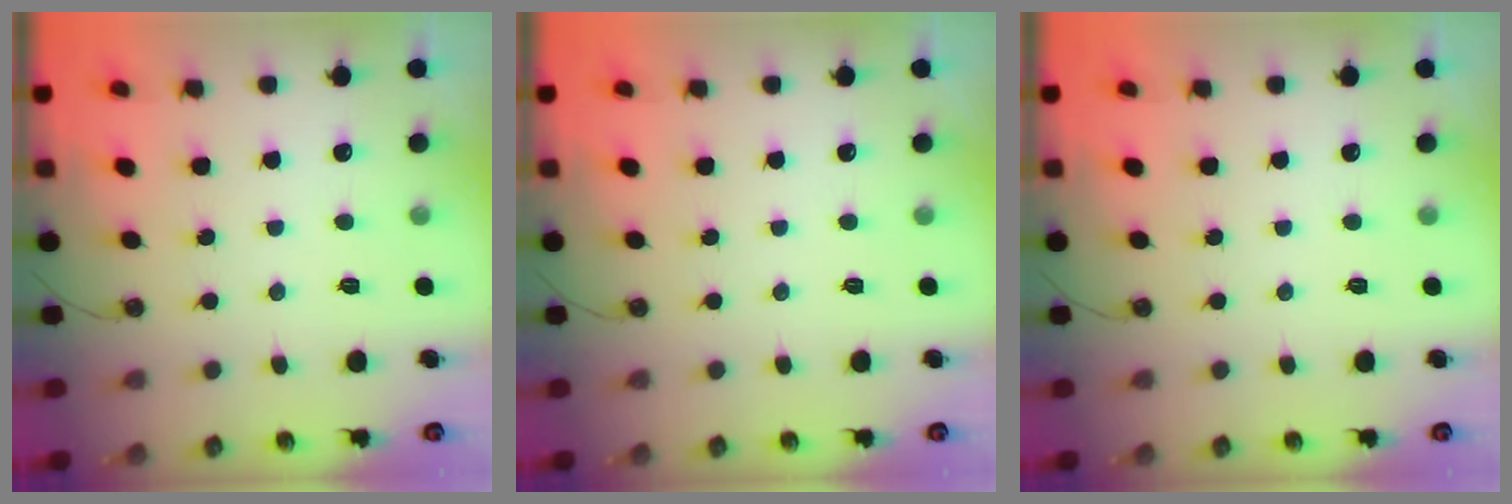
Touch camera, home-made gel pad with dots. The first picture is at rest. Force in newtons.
{"total": 0.0}
{"total": 0.0}